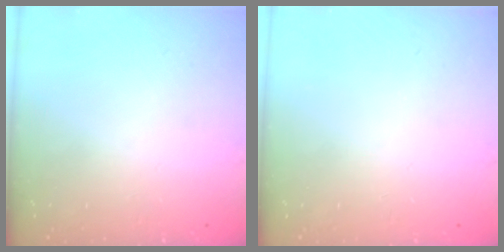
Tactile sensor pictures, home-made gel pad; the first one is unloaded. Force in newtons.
{"total": 0.0}